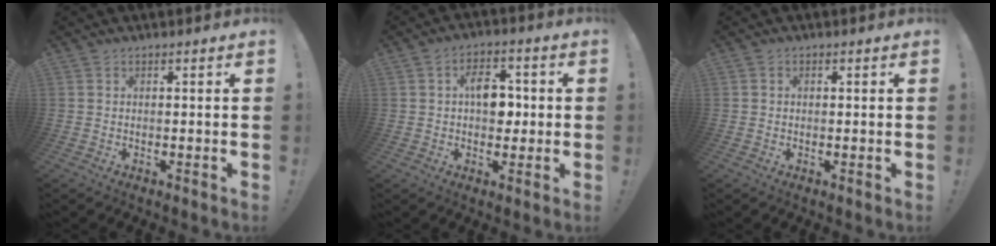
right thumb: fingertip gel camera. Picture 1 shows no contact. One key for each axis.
{"total": 8.9, "fx": 0.6, "fy": 6.1, "fz": 6.5, "tx": -0.098, "ty": 0.015, "tz": 0.013}
{"total": 0.5, "fx": -0.1, "fy": 0.5, "fz": 0.2, "tx": -0.010, "ty": 0.006, "tz": -0.001}